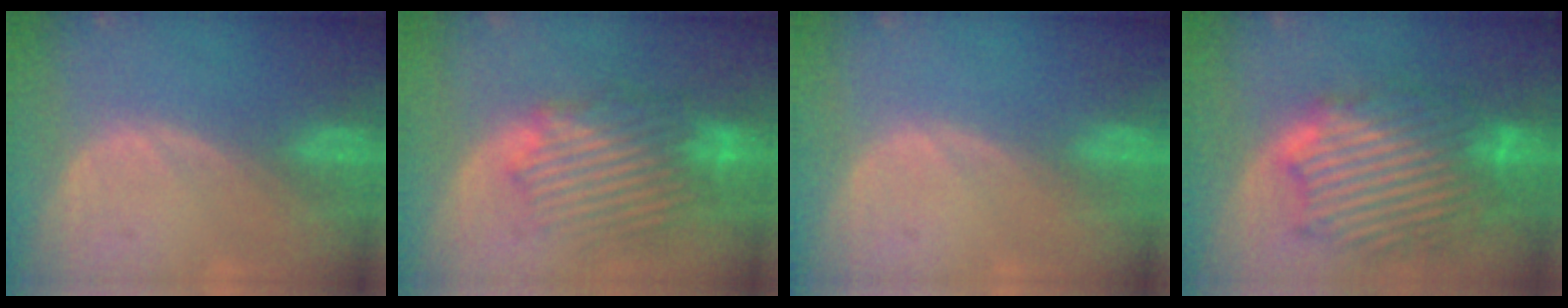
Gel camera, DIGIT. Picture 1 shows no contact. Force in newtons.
{"total": 10.0, "press": 9.1, "slide": 4.0}
{"total": 0.0}
{"total": 13.1, "press": 13.0, "slide": 1.1}